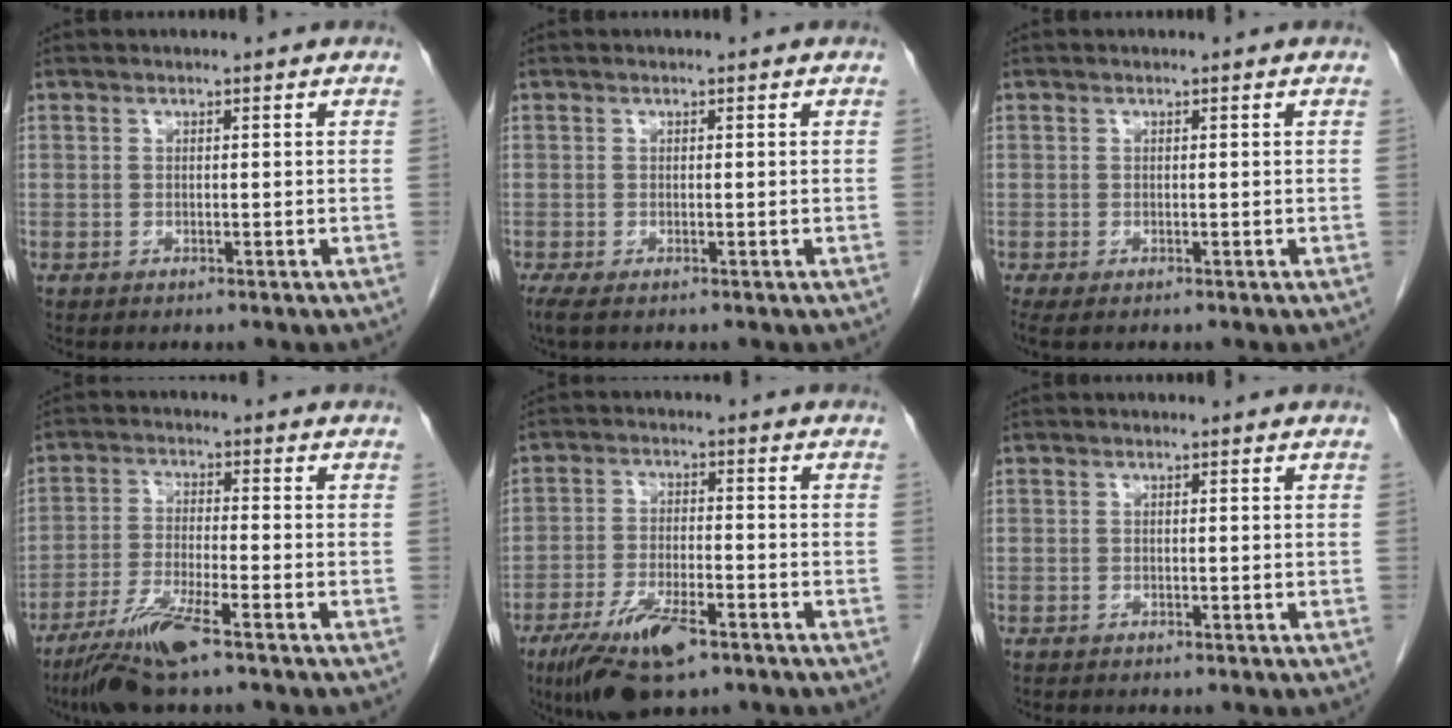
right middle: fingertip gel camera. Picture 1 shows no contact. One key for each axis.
{"total": 1.4, "fx": -1.0, "fy": 0.1, "fz": 1.0, "tx": -0.024, "ty": -0.010, "tz": -0.018}
{"total": 0.9, "fx": -0.6, "fy": 0.1, "fz": 0.6, "tx": -0.012, "ty": -0.007, "tz": -0.008}
{"total": 8.5, "fx": -5.7, "fy": 0.2, "fz": 6.3, "tx": -0.129, "ty": -0.023, "tz": -0.109}
{"total": 10.3, "fx": -6.4, "fy": 2.6, "fz": 7.6, "tx": -0.145, "ty": -0.018, "tz": -0.109}
{"total": 0.5, "fx": -0.5, "fy": 0.1, "fz": 0.0, "tx": -0.008, "ty": -0.001, "tz": -0.012}